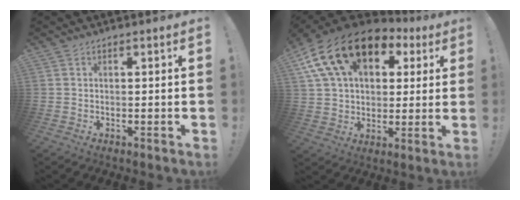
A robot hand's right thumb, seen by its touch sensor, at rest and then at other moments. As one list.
[{"total": 20.7, "force": [9.9, 13.0, 12.7], "torque": [-0.216, -0.038, 0.183]}]